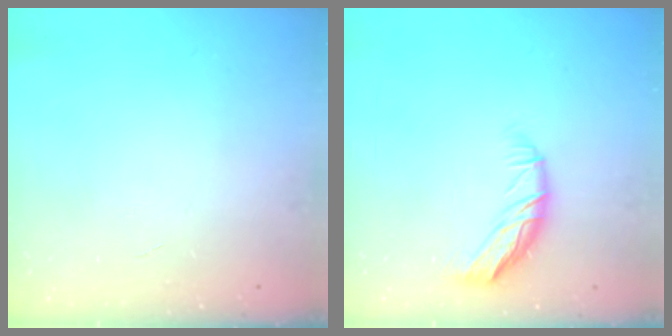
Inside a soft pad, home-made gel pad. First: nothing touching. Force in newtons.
{"total": 10.3, "press": 10.2, "slide": 1.7}